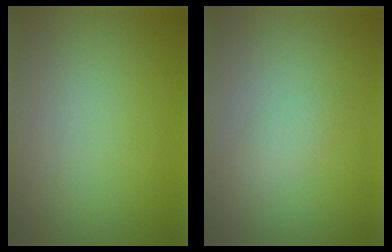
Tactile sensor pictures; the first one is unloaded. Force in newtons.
{"total": 1.3, "press": 1.3, "slide": 0.1}